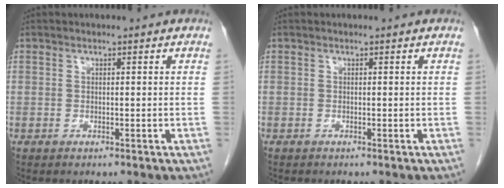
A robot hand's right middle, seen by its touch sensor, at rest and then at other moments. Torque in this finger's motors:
{"motor_torque": [0.08, 0.08, 0.00, 0.00]}